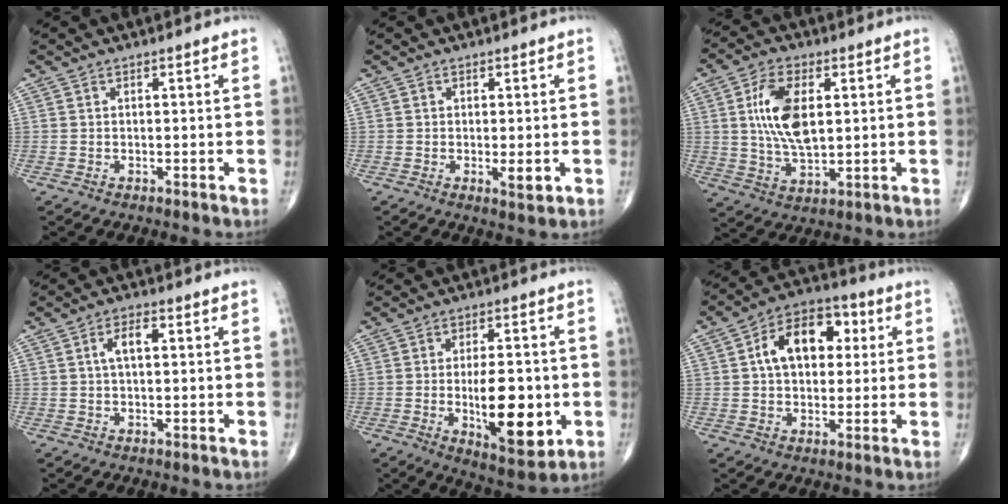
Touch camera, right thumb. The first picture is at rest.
{"total": 2.7, "force": [-0.5, 0.9, 2.5], "torque": [-0.037, -0.007, -0.007]}
{"total": 11.6, "force": [2.2, 5.9, 9.8], "torque": [-0.183, -0.007, 0.043]}
{"total": 3.7, "force": [0.7, 1.6, 3.3], "torque": [-0.063, 0.010, 0.011]}
{"total": 14.1, "force": [-2.5, 5.9, 12.6], "torque": [-0.171, -0.004, -0.025]}
{"total": 13.5, "force": [2.7, 8.8, 9.8], "torque": [-0.126, 0.022, 0.033]}